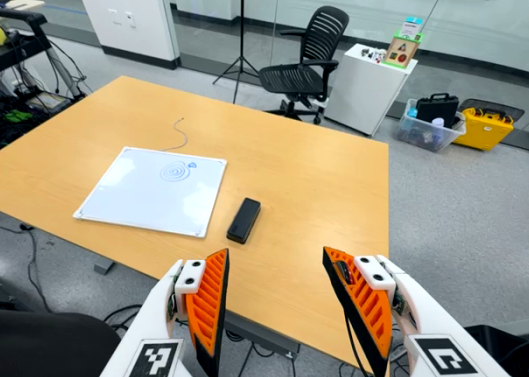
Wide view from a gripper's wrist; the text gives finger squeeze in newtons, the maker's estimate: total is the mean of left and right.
{"total": 0.0}